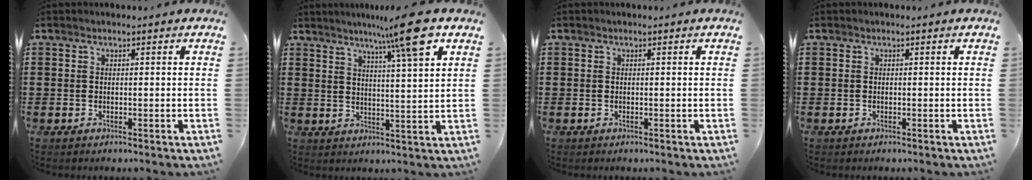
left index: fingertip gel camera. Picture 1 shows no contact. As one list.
[{"total": 9.3, "force": [6.2, -0.3, 6.9], "torque": [-0.126, -0.017, 0.099]}, {"total": 0.0}, {"total": 0.0}]